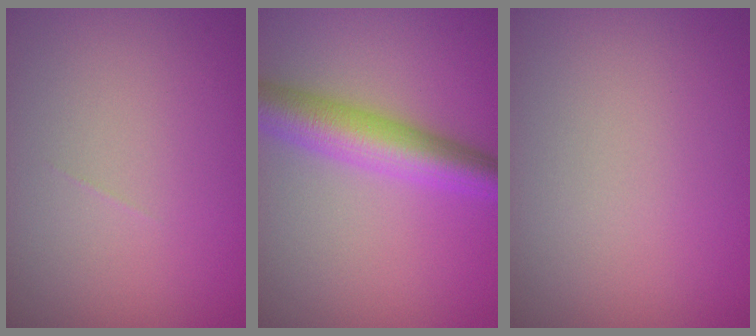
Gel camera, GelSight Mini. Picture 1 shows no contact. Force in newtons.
{"total": 6.0, "press": 6.0, "slide": 0.2}
{"total": 0.0}